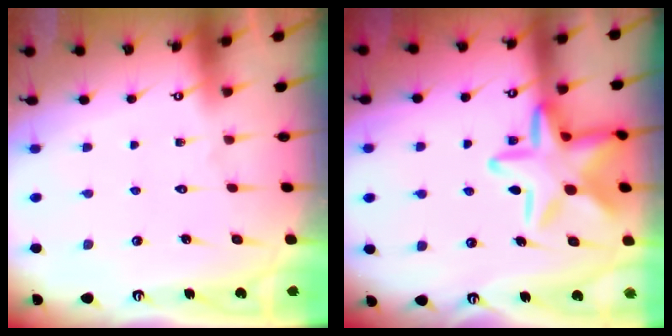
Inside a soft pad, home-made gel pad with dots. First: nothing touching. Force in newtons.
{"total": 17.8, "press": 17.7, "slide": 0.9}